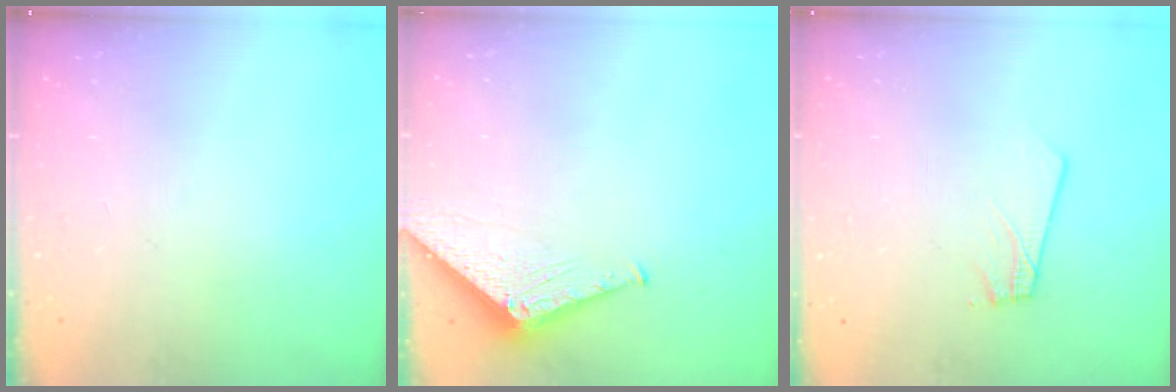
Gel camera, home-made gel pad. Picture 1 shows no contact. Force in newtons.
{"total": 3.8, "press": 3.8, "slide": 0.5}
{"total": 1.8, "press": 1.8, "slide": 0.1}